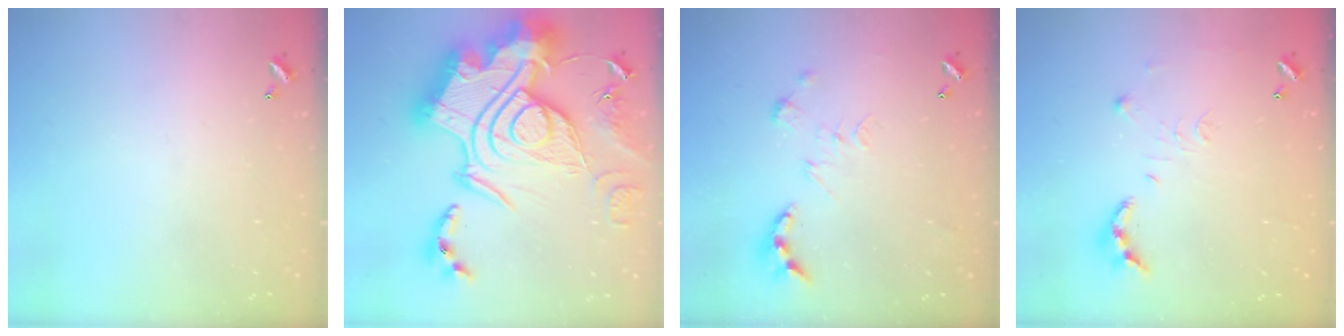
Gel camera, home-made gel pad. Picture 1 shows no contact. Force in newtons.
{"total": 0.6, "press": 0.6, "slide": 0.0}
{"total": 0.0}
{"total": 8.7, "press": 8.7, "slide": 0.8}